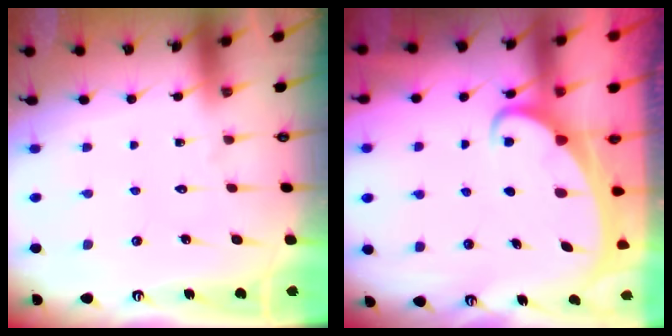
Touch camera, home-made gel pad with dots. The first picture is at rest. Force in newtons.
{"total": 2.1, "press": 2.1, "slide": 0.2}